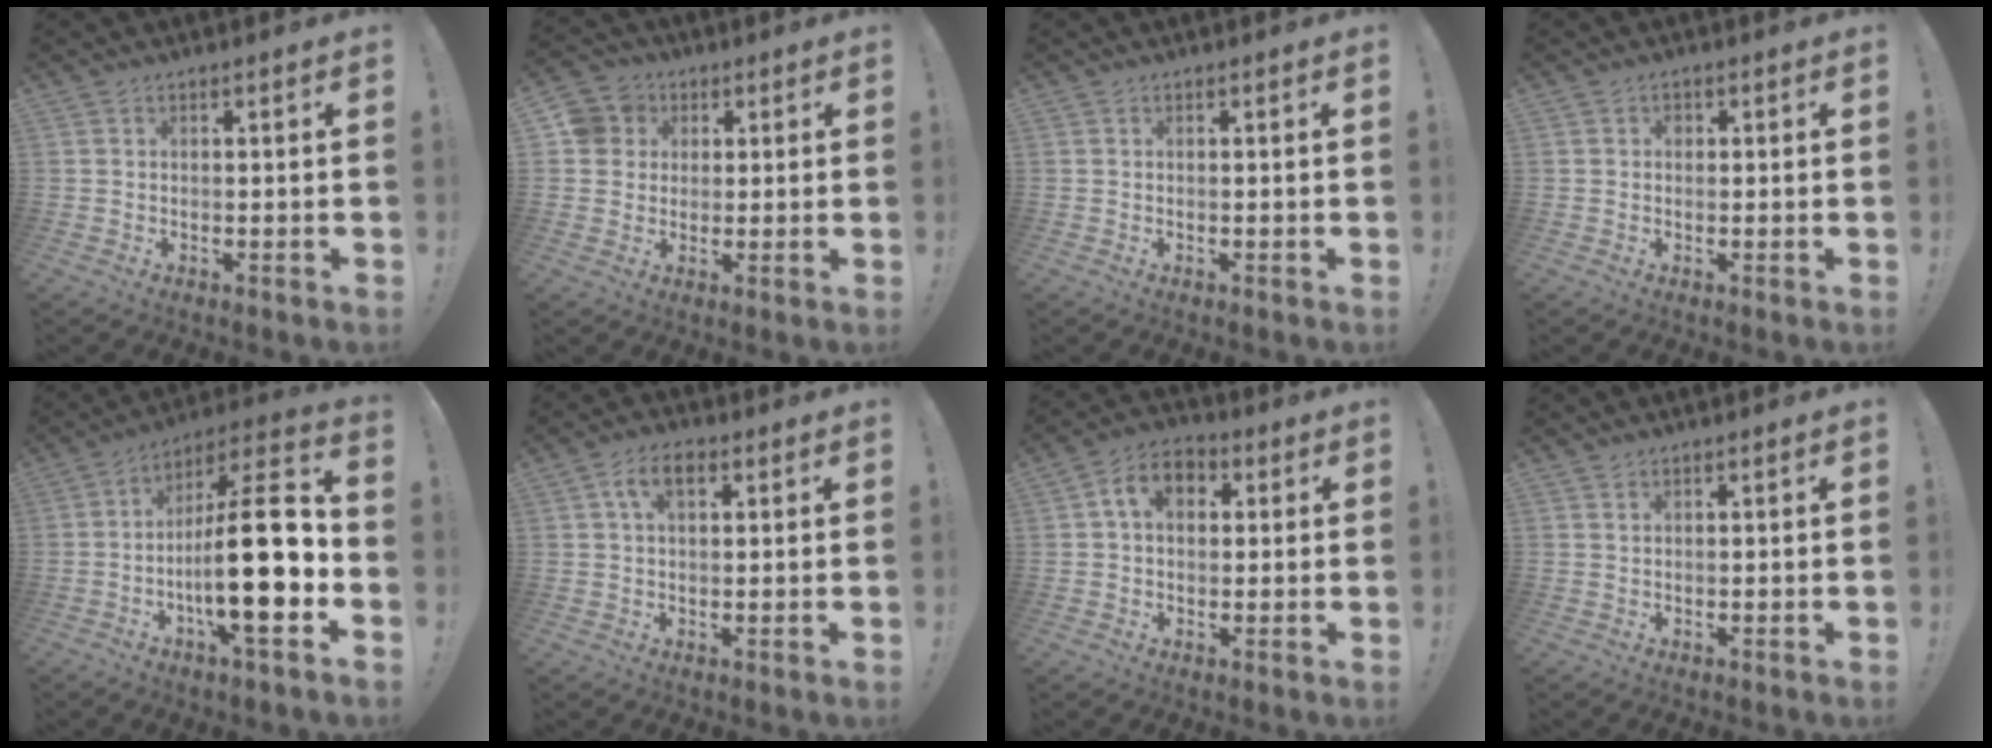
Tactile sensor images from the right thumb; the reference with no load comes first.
{"total": 7.3, "force": [1.1, 7.0, 1.8], "torque": [-0.030, 0.002, 0.022]}
{"total": 0.0}
{"total": 1.1, "force": [-0.1, 1.0, 0.4], "torque": [-0.004, 0.002, -0.003]}
{"total": 23.5, "force": [-4.3, 6.2, 22.3], "torque": [-0.379, 0.017, -0.076]}
{"total": 6.4, "force": [2.2, 3.7, 4.8], "torque": [-0.084, 0.009, 0.040]}
{"total": 9.0, "force": [2.3, 6.3, 5.9], "torque": [-0.099, 0.016, 0.046]}
{"total": 0.9, "force": [0.7, 0.2, 0.4], "torque": [-0.003, -0.001, 0.012]}